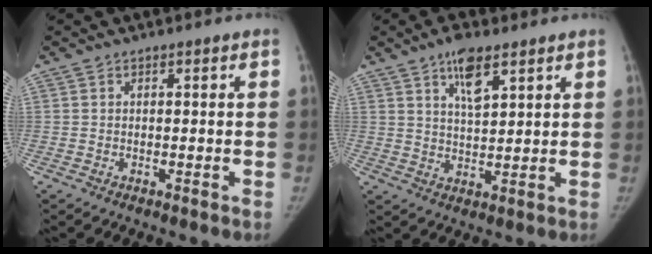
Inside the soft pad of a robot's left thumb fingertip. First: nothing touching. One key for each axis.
{"total": 6.7, "fx": 4.0, "fy": 2.4, "fz": 4.8, "tx": -0.072, "ty": -0.021, "tz": 0.068}